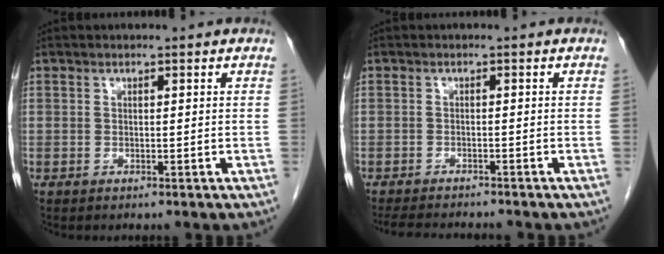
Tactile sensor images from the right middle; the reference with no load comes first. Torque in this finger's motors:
{"motor_torque": [0.00, 0.00, 0.00, 0.01]}